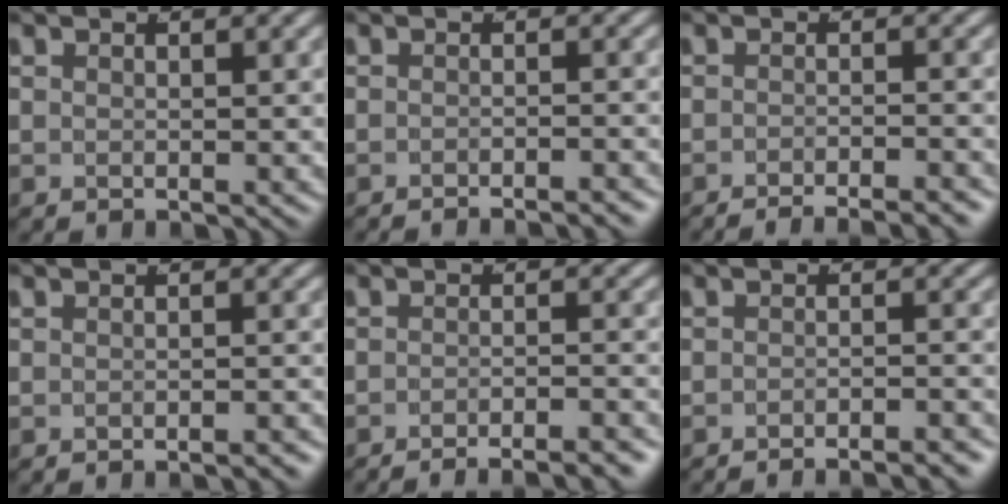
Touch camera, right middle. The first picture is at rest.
{"total": 2.6, "force": [-2.5, -0.2, 0.6], "torque": [-0.001, 0.000, -0.042]}
{"total": 5.3, "force": [-5.0, 0.7, 1.5], "torque": [-0.007, -0.005, -0.080]}
{"total": 1.7, "force": [-1.6, -0.2, 0.3], "torque": [-0.002, 0.002, -0.026]}
{"total": 6.6, "force": [-6.3, 0.9, 1.9], "torque": [-0.010, -0.006, -0.099]}
{"total": 4.7, "force": [-4.6, 0.3, 1.1], "torque": [0.000, -0.002, -0.075]}